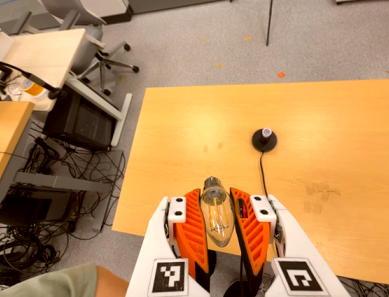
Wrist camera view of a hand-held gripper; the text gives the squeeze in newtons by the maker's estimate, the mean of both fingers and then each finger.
{"total": 20.0, "left": 21.8, "right": 18.1}